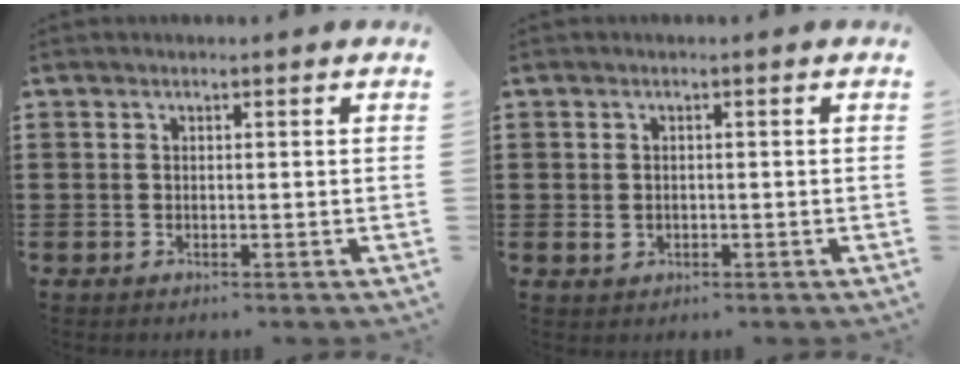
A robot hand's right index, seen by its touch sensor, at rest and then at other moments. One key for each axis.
{"total": 1.4, "fx": -0.2, "fy": 1.2, "fz": 0.8, "tx": -0.017, "ty": 0.005, "tz": -0.004}